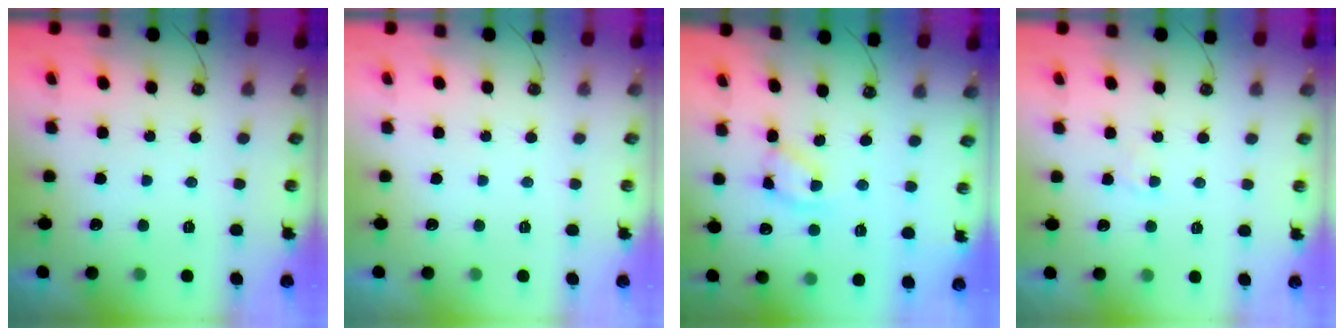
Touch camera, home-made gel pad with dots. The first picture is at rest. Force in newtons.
{"total": 0.0}
{"total": 11.4, "press": 11.4, "slide": 0.7}
{"total": 2.9, "press": 2.9, "slide": 0.4}